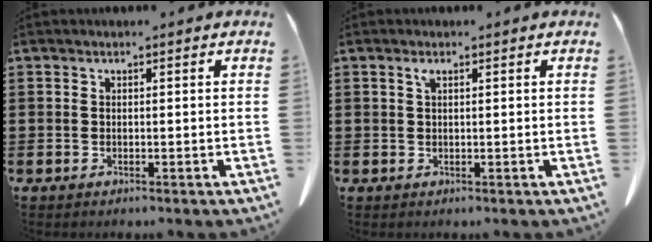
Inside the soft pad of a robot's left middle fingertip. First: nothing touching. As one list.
[{"total": 1.2, "force": [0.6, 0.3, 1.0], "torque": [-0.023, 0.002, 0.012]}]